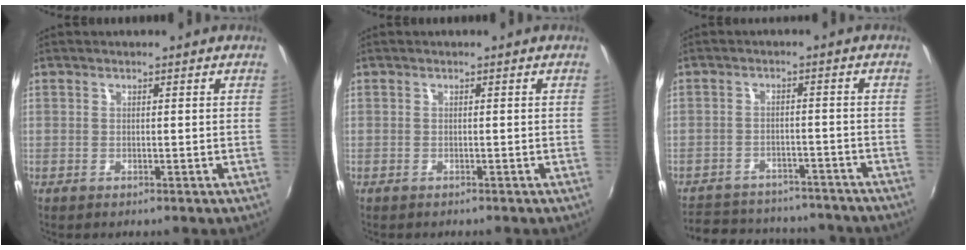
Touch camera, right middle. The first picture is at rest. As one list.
[{"total": 0.5, "force": [-0.5, 0.0, 0.2], "torque": [-0.004, -0.001, -0.008]}, {"total": 20.4, "force": [-17.4, 7.7, 7.5], "torque": [-0.160, 0.015, -0.225]}]